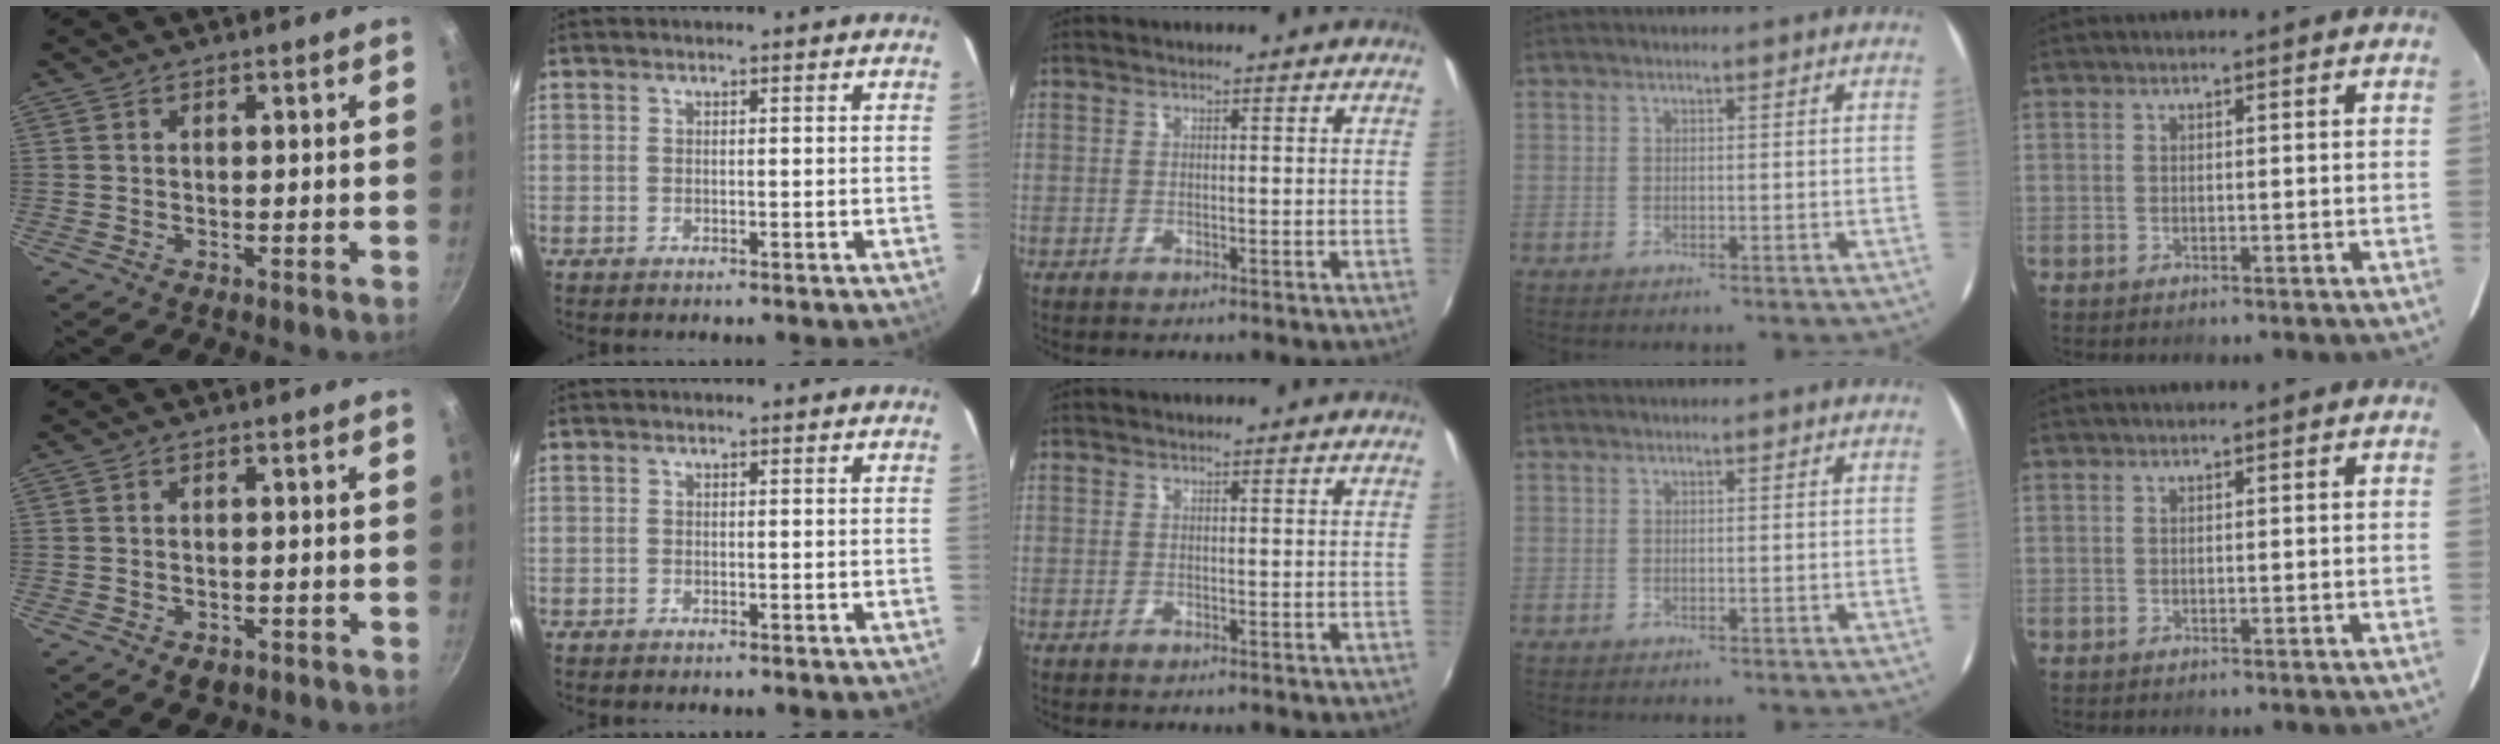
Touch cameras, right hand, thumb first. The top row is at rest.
{"thumb": {"total": 2.9, "force": [-1.4, 1.9, 1.6], "torque": [-0.022, 0.008, -0.011]}}